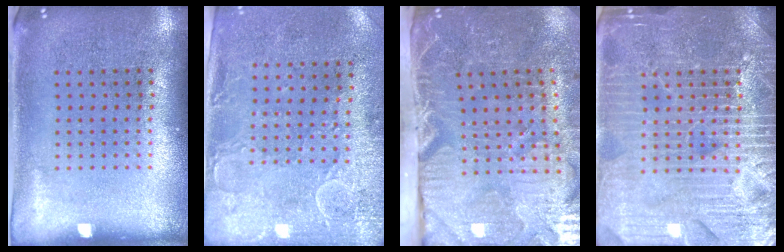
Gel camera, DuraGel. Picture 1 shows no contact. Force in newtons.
{"total": 3.0, "press": 2.3, "slide": 1.9}
{"total": 4.4, "press": 3.9, "slide": 1.9}
{"total": 7.1, "press": 7.1, "slide": 1.0}